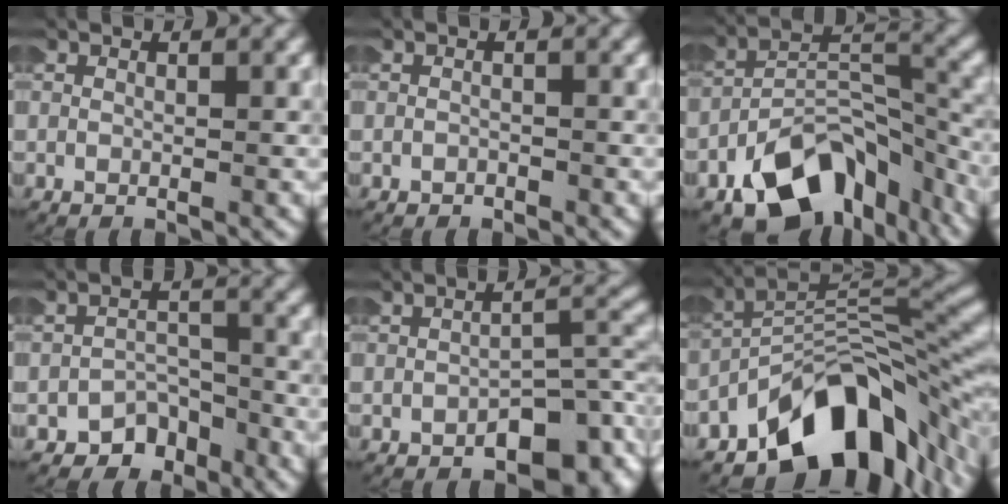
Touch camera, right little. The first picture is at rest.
{"total": 0.6, "force": [-0.5, 0.1, -0.3], "torque": [-0.001, -0.003, -0.006]}
{"total": 8.3, "force": [-5.7, 3.8, 4.7], "torque": [-0.066, 0.004, -0.095]}
{"total": 5.0, "force": [-4.0, 3.0, 0.4], "torque": [-0.005, -0.011, -0.070]}
{"total": 3.9, "force": [-2.6, 1.5, 2.6], "torque": [-0.032, 0.004, -0.034]}
{"total": 12.3, "force": [-6.4, 5.9, 8.7], "torque": [-0.120, -0.001, -0.089]}